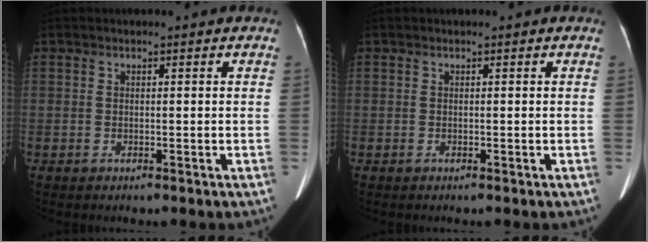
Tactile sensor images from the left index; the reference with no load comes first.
{"total": 0.0}